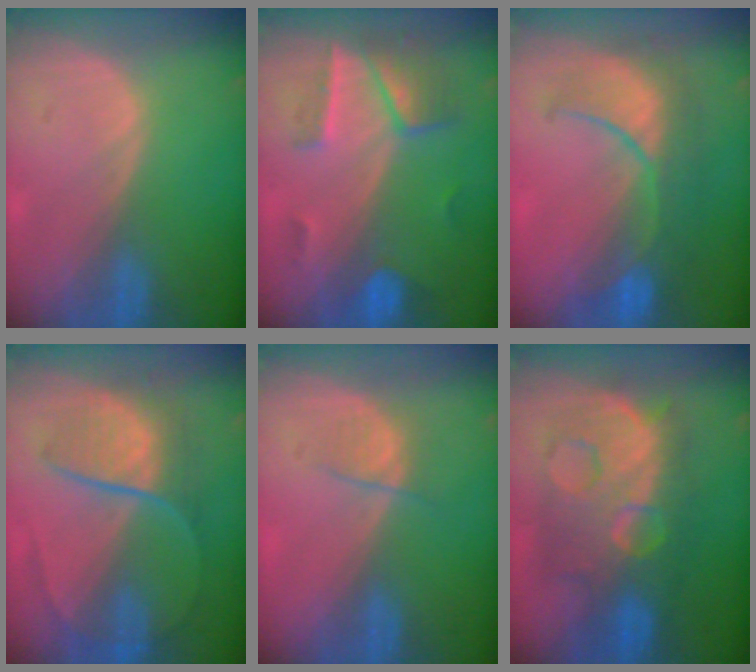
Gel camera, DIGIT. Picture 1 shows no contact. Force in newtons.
{"total": 7.2, "press": 6.4, "slide": 3.4}
{"total": 9.0, "press": 8.8, "slide": 2.0}
{"total": 8.2, "press": 7.3, "slide": 3.7}
{"total": 2.5, "press": 2.3, "slide": 0.9}
{"total": 12.3, "press": 12.3, "slide": 1.3}